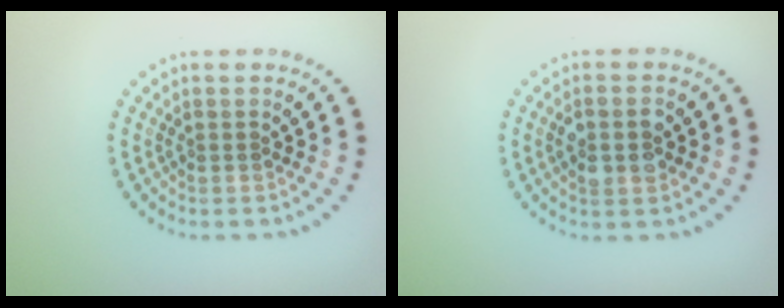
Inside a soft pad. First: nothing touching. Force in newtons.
{"total": 2.7, "press": 2.7, "slide": 0.3}